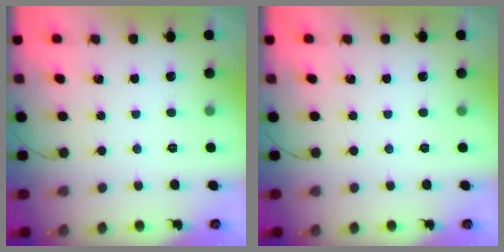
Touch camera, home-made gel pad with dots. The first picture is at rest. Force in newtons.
{"total": 0.0}